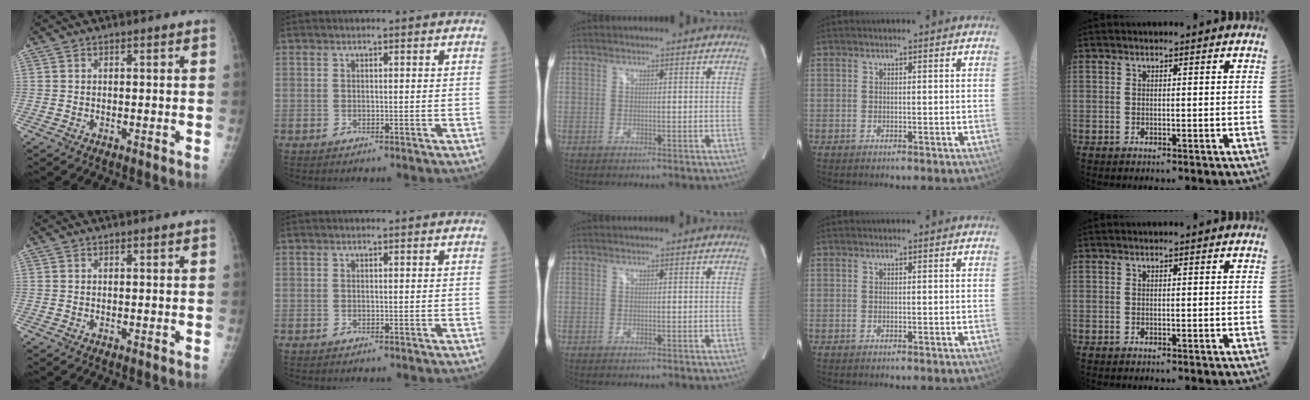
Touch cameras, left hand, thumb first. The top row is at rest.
{}